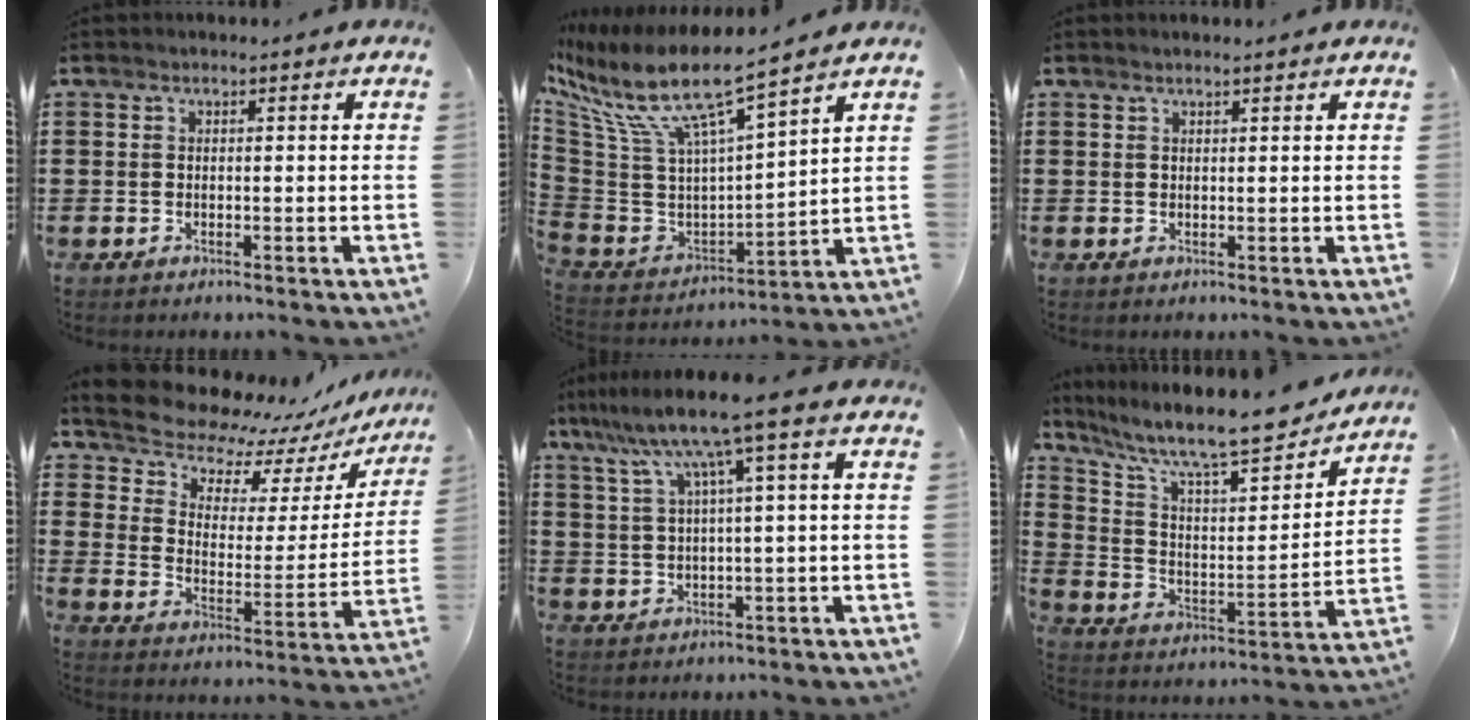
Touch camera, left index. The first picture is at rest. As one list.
[{"total": 10.1, "force": [6.6, 1.9, 7.5], "torque": [-0.173, -0.050, 0.106]}, {"total": 0.8, "force": [0.7, -0.1, 0.5], "torque": [-0.009, -0.001, 0.013]}, {"total": 8.4, "force": [7.9, 2.6, 1.3], "torque": [-0.067, -0.067, 0.137]}, {"total": 8.4, "force": [3.7, -0.2, 7.5], "torque": [-0.160, -0.012, 0.057]}, {"total": 10.9, "force": [9.6, 1.4, 5.0], "torque": [-0.121, -0.072, 0.159]}]